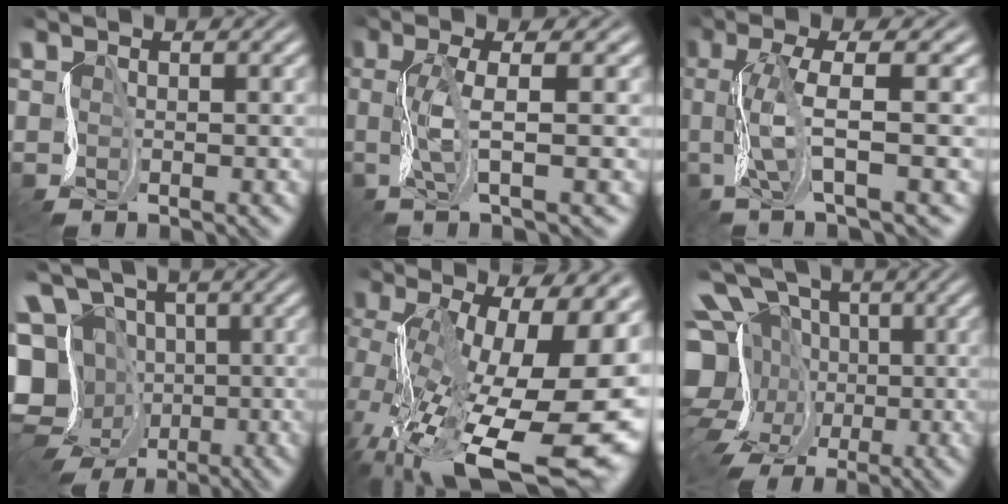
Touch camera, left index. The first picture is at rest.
{"total": 3.8, "force": [-1.3, -0.3, 3.6], "torque": [-0.054, -0.008, -0.026]}
{"total": 5.2, "force": [-1.5, 0.1, 5.0], "torque": [-0.086, -0.009, -0.028]}
{"total": 14.9, "force": [-5.2, 13.1, 4.9], "torque": [-0.111, -0.007, -0.097]}
{"total": 16.7, "force": [-4.8, 5.8, 14.9], "torque": [-0.230, -0.041, -0.068]}
{"total": 15.8, "force": [-5.3, 13.0, 7.3], "torque": [-0.152, -0.012, -0.111]}